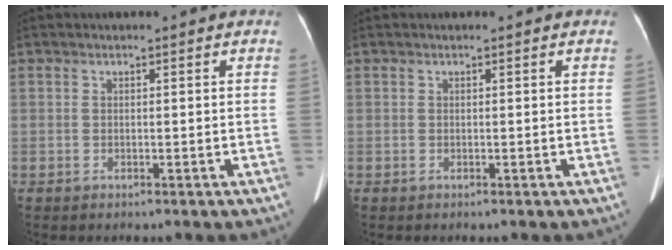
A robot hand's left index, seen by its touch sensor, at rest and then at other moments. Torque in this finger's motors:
{"motor_torque": [0.04, 0.04, 0.02, 0.01]}